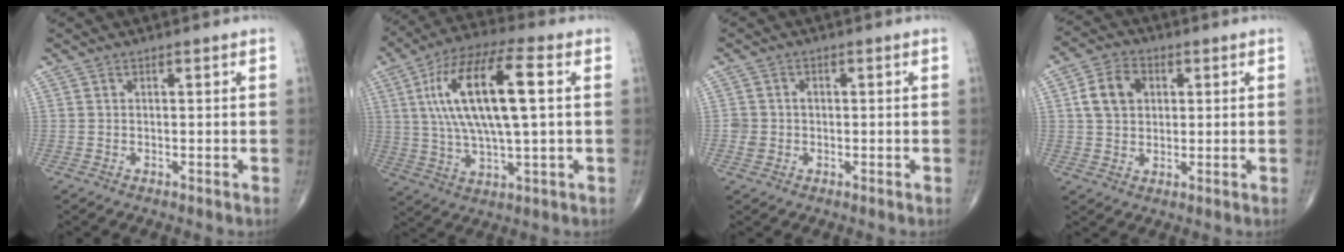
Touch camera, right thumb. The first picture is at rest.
{"total": 19.0, "force": [3.5, 5.8, 17.8], "torque": [-0.347, 0.017, 0.061]}
{"total": 2.6, "force": [-0.3, 2.4, 1.0], "torque": [-0.010, 0.009, -0.004]}
{"total": 7.9, "force": [1.7, 6.0, 4.7], "torque": [-0.071, 0.009, 0.026]}